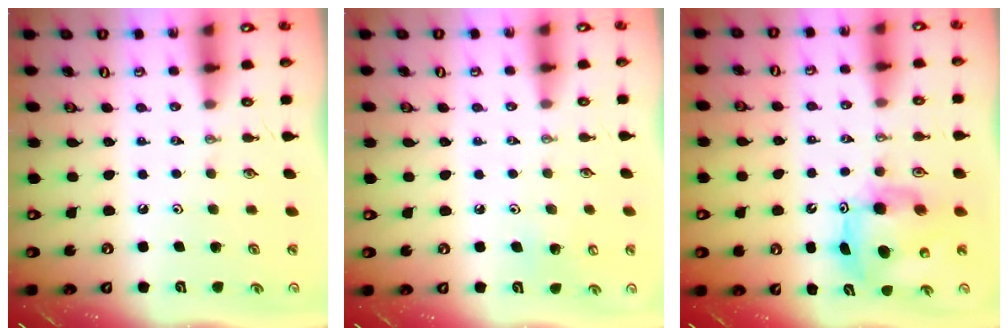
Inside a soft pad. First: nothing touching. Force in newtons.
{"total": 7.0, "press": 6.9, "slide": 0.9}
{"total": 9.2, "press": 9.2, "slide": 0.7}